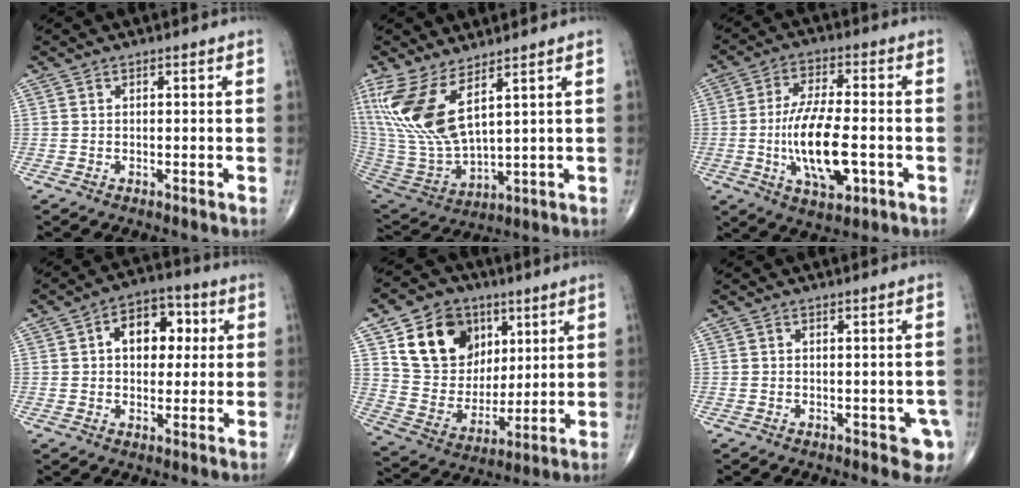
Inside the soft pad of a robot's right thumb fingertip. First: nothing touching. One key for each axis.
{"total": 16.5, "fx": 7.9, "fy": 6.2, "fz": 13.0, "tx": -0.287, "ty": -0.046, "tz": 0.177}
{"total": 14.2, "fx": -2.8, "fy": 5.8, "fz": 12.6, "tx": -0.224, "ty": 0.002, "tz": -0.042}
{"total": 10.8, "fx": 2.3, "fy": 7.1, "fz": 7.8, "tx": -0.074, "ty": 0.017, "tz": 0.028}
{"total": 17.7, "fx": 7.5, "fy": 13.6, "fz": 8.5, "tx": -0.111, "ty": -0.024, "tz": 0.143}
{"total": 4.3, "fx": -1.7, "fy": 2.1, "fz": 3.3, "tx": -0.015, "ty": 0.000, "tz": -0.021}